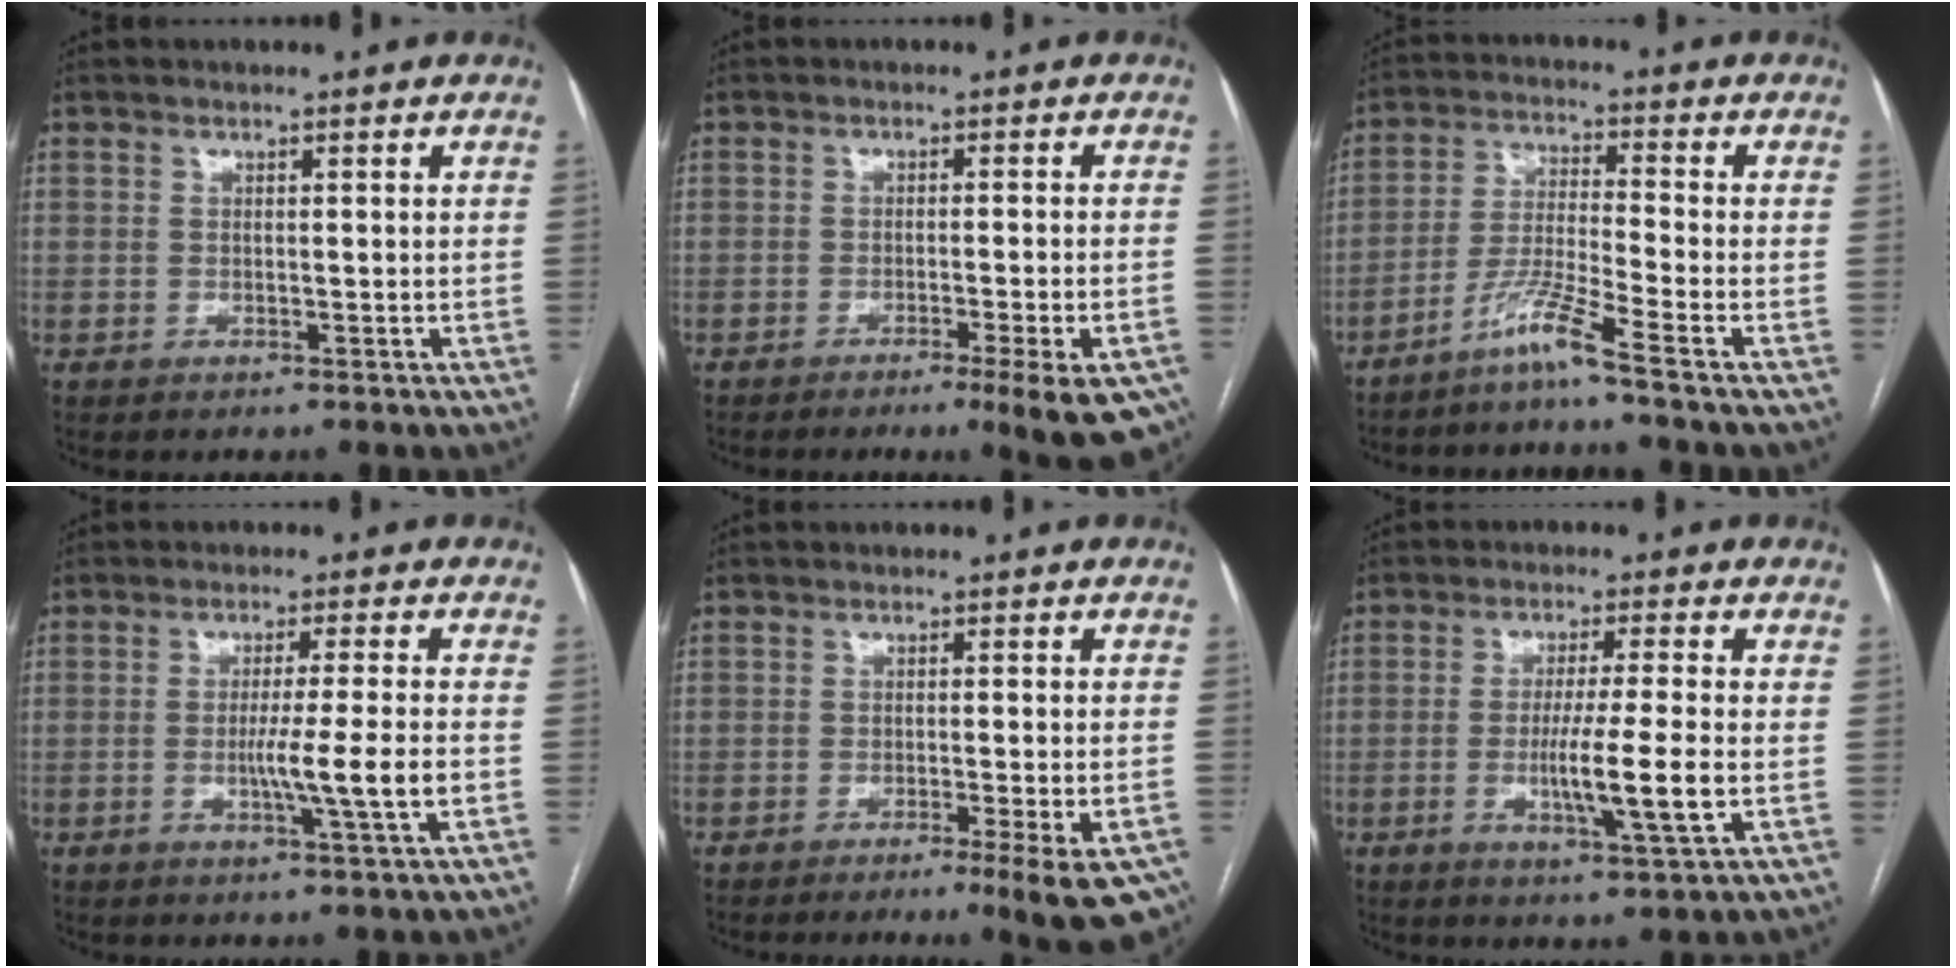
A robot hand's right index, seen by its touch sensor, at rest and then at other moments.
{"total": 9.9, "force": [-6.4, 0.5, 7.6], "torque": [-0.059, -0.008, -0.087]}
{"total": 6.8, "force": [-5.1, -1.9, 4.1], "torque": [-0.088, -0.022, -0.105]}
{"total": 7.4, "force": [-1.7, -1.4, 7.0], "torque": [-0.116, -0.016, -0.030]}
{"total": 9.8, "force": [-6.2, 0.5, 7.5], "torque": [-0.059, -0.009, -0.086]}
{"total": 9.0, "force": [-2.0, -0.6, 8.8], "torque": [-0.156, -0.017, -0.036]}